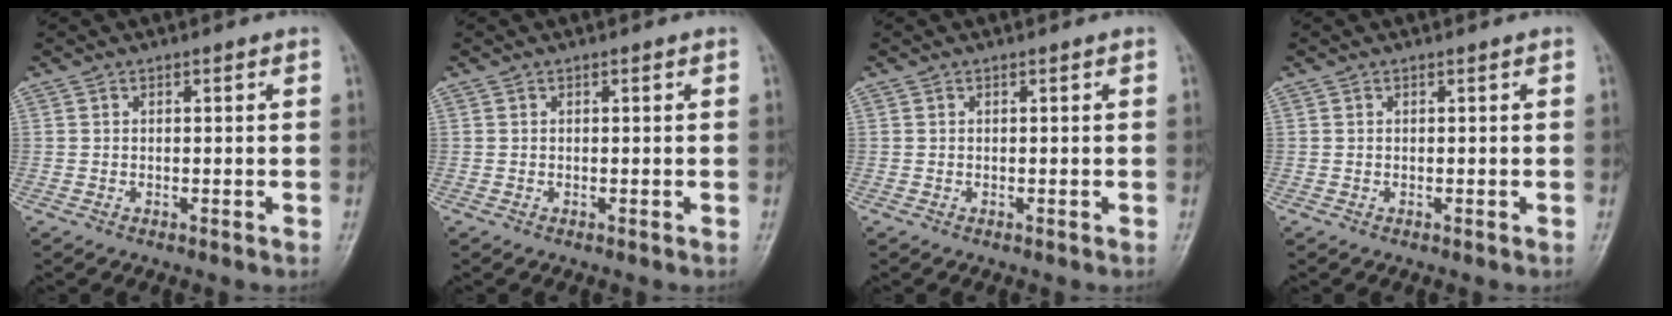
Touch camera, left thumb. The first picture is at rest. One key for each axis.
{"total": 0.0}
{"total": 0.0}
{"total": 0.0}